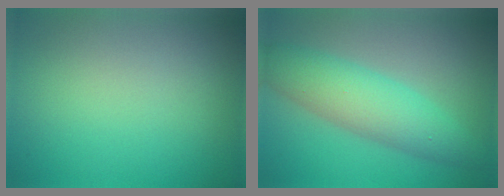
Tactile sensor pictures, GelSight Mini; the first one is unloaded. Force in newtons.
{"total": 5.5, "press": 5.5, "slide": 0.2}